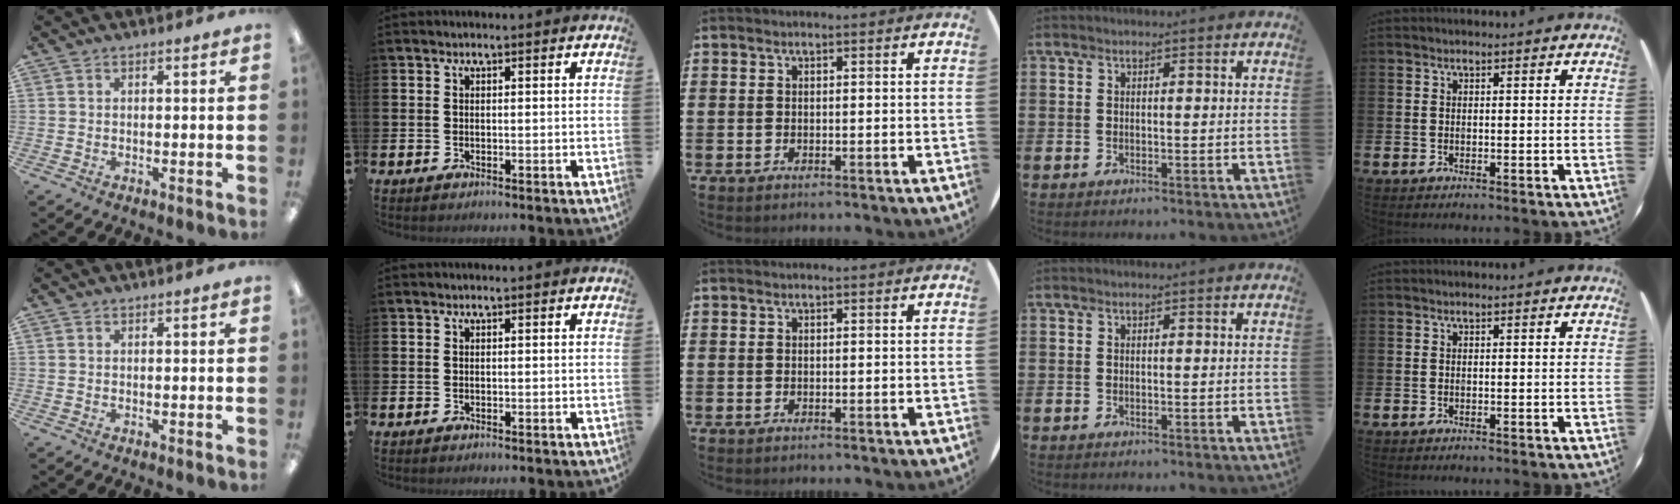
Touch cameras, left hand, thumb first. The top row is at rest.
{}